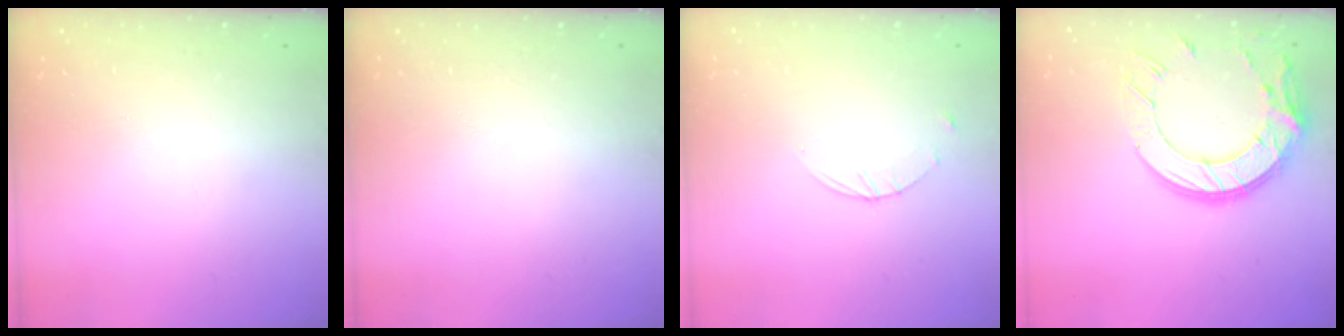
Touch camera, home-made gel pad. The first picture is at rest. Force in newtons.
{"total": 0.0}
{"total": 1.6, "press": 1.6, "slide": 0.2}
{"total": 17.3, "press": 17.2, "slide": 1.3}